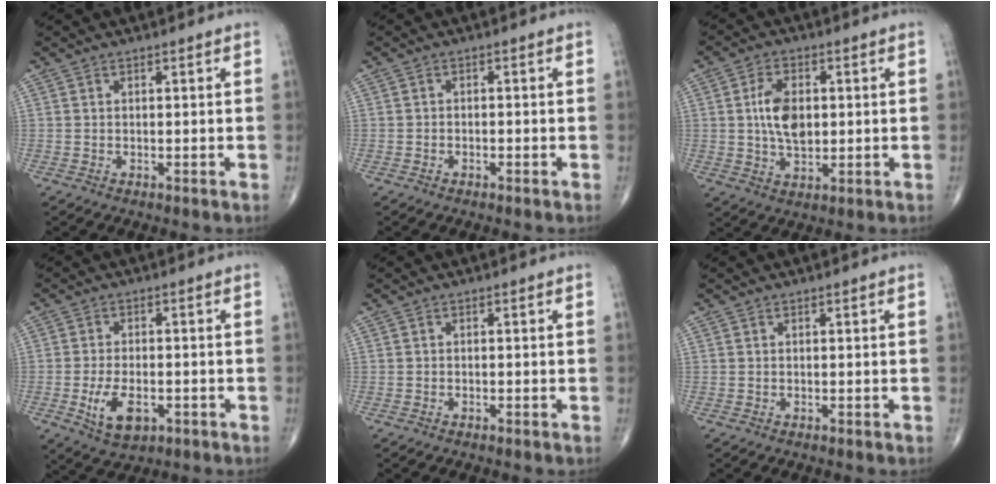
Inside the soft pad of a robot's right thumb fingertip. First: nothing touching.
{"total": 0.7, "force": [-0.5, 0.4, 0.3], "torque": [-0.007, 0.003, -0.011]}
{"total": 8.2, "force": [0.9, 4.9, 6.5], "torque": [-0.109, -0.001, 0.017]}
{"total": 7.6, "force": [-2.5, 4.2, 5.8], "torque": [-0.101, 0.001, -0.034]}
{"total": 0.0}
{"total": 0.0}